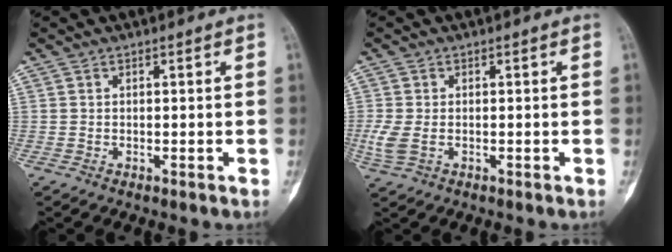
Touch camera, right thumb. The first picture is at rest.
{"total": 3.9, "force": [-0.7, 2.3, 3.0], "torque": [-0.095, -0.002, -0.012]}